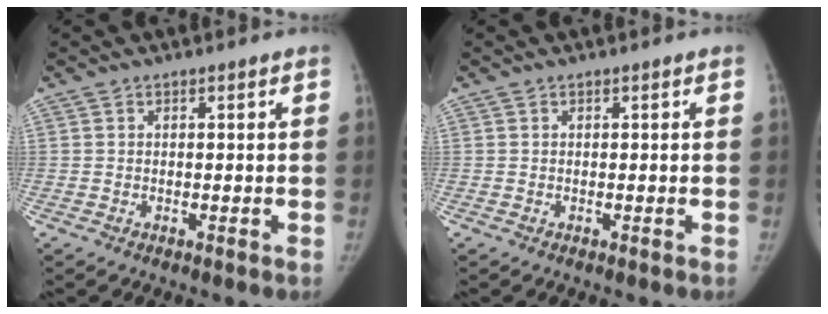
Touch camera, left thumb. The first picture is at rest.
{"total": 0.0}